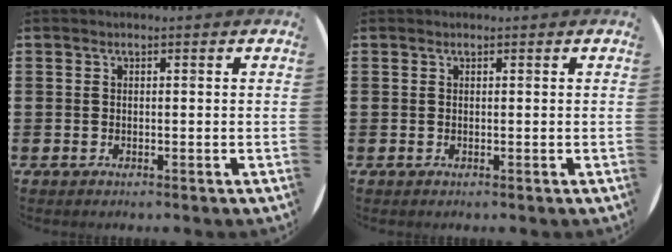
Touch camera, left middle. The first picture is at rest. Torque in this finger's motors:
{"motor_torque": [-0.09, 0.10, -0.03, 0.01]}